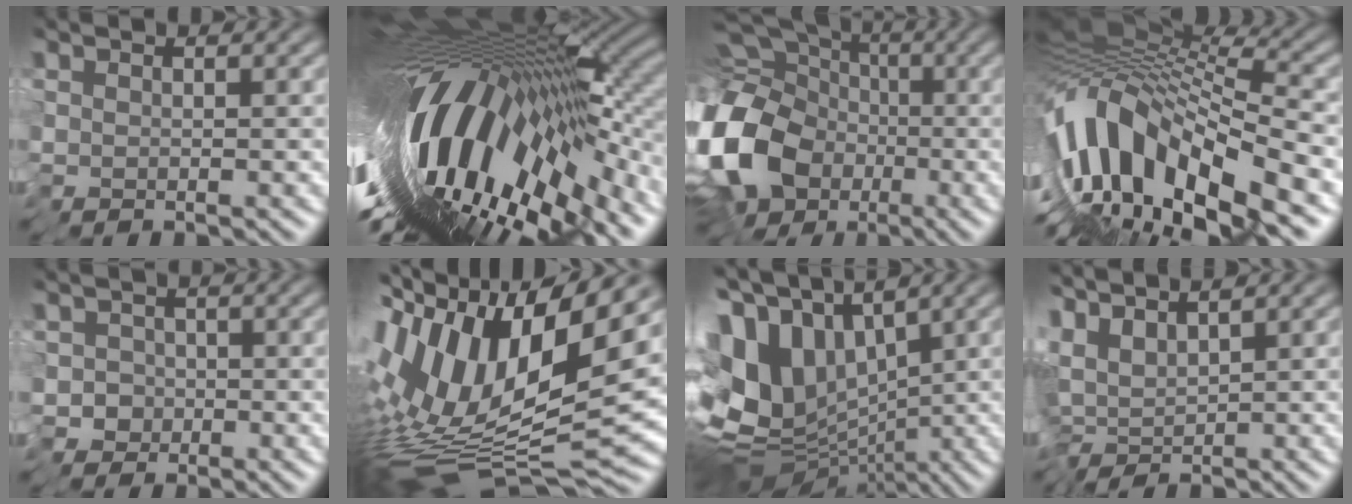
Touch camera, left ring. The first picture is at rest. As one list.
[{"total": 16.5, "force": [-4.7, 4.5, 15.2], "torque": [-0.263, 0.000, -0.083]}, {"total": 17.0, "force": [-4.2, 13.1, 10.0], "torque": [-0.233, -0.019, -0.094]}, {"total": 12.7, "force": [-5.1, 3.5, 11.0], "torque": [-0.212, 0.025, -0.095]}, {"total": 2.9, "force": [-1.8, 2.2, 0.8], "torque": [0.015, 0.013, -0.051]}, {"total": 15.4, "force": [1.9, 4.2, 14.7], "torque": [-0.285, 0.016, 0.027]}, {"total": 14.2, "force": [-0.1, 8.8, 11.1], "torque": [-0.218, -0.008, 0.033]}, {"total": 3.4, "force": [1.5, 0.4, 3.0], "torque": [-0.059, 0.008, 0.020]}]